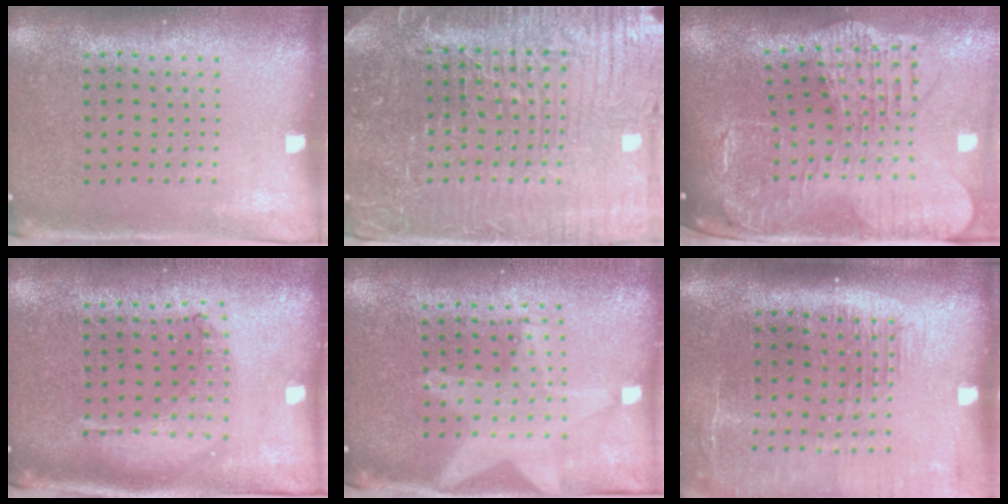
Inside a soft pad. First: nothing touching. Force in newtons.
{"total": 5.5, "press": 5.1, "slide": 2.0}
{"total": 3.0, "press": 2.5, "slide": 1.7}
{"total": 0.9, "press": 0.9, "slide": 0.3}
{"total": 2.1, "press": 1.7, "slide": 1.2}
{"total": 2.1, "press": 1.7, "slide": 1.1}